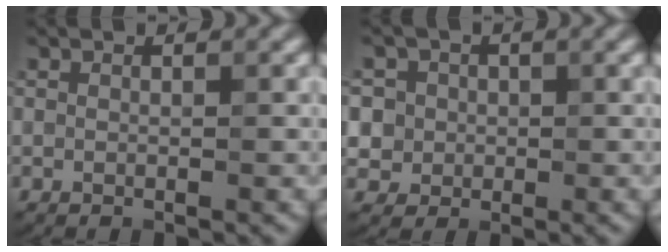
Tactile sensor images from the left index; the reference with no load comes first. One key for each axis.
{"total": 5.3, "fx": 1.3, "fy": 4.9, "fz": 1.6, "tx": -0.028, "ty": 0.028, "tz": 0.005}